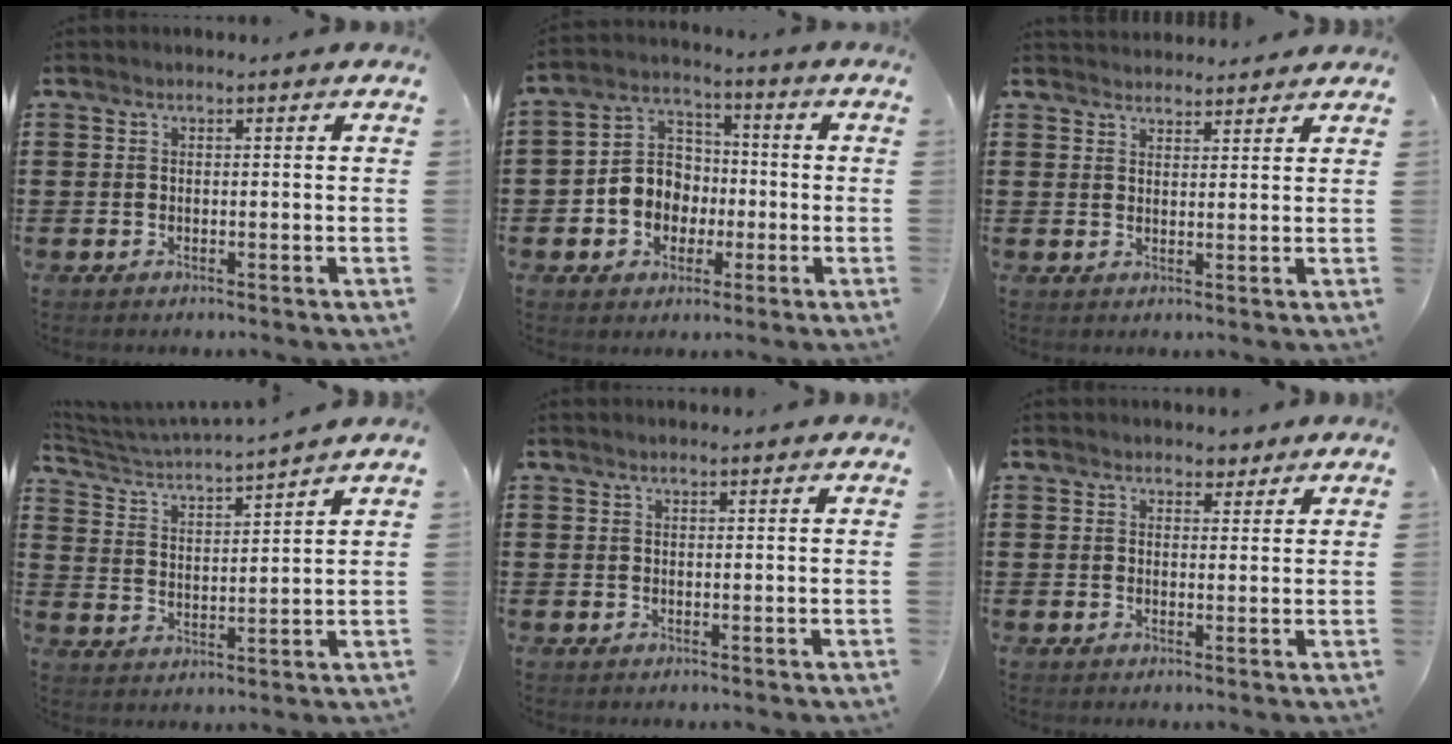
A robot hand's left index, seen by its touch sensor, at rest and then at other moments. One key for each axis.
{"total": 6.7, "fx": -1.6, "fy": 6.2, "fz": 2.2, "tx": -0.065, "ty": 0.018, "tz": -0.032}
{"total": 2.4, "fx": 2.4, "fy": 0.2, "fz": -0.3, "tx": 0.000, "ty": -0.005, "tz": 0.047}
{"total": 3.4, "fx": 3.3, "fy": -0.4, "fz": 0.8, "tx": -0.037, "ty": -0.033, "tz": 0.049}
{"total": 0.7, "fx": 0.6, "fy": 0.0, "fz": 0.3, "tx": -0.007, "ty": 0.000, "tz": 0.012}
{"total": 2.3, "fx": 2.0, "fy": 1.2, "fz": 0.3, "tx": -0.003, "ty": 0.004, "tz": 0.036}